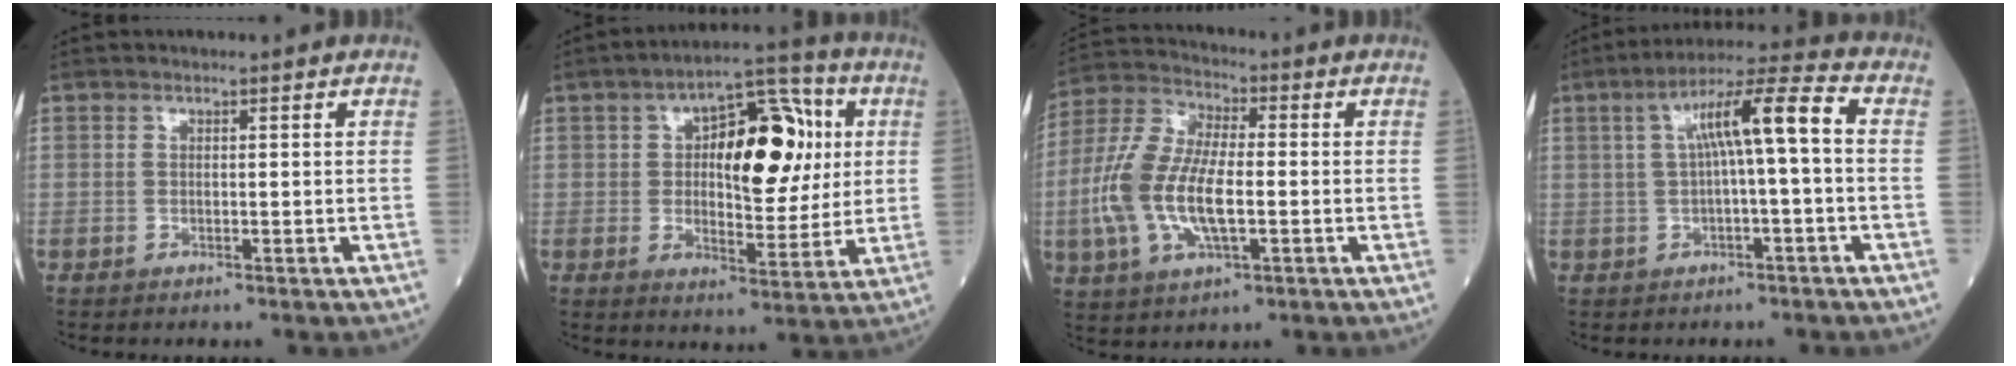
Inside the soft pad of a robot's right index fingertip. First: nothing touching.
{"total": 15.2, "force": [3.2, 6.5, 13.4], "torque": [-0.191, 0.031, 0.049]}
{"total": 13.8, "force": [-2.1, 5.5, 12.4], "torque": [-0.283, 0.007, -0.040]}
{"total": 9.4, "force": [0.9, 0.6, 9.4], "torque": [-0.157, 0.033, 0.014]}